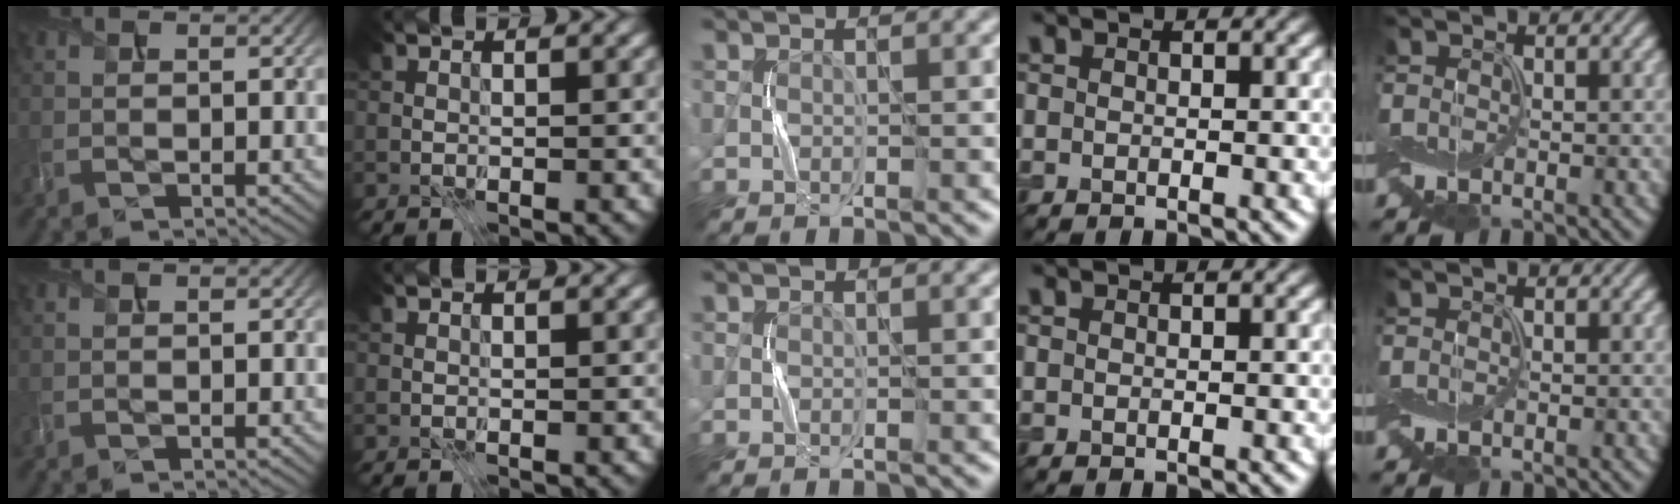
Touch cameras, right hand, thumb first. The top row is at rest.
{}